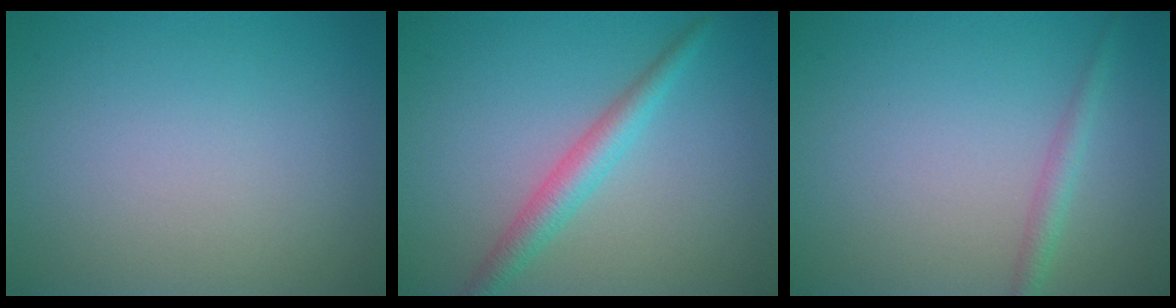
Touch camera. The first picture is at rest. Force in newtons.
{"total": 2.9, "press": 2.9, "slide": 0.0}
{"total": 1.6, "press": 1.5, "slide": 0.2}